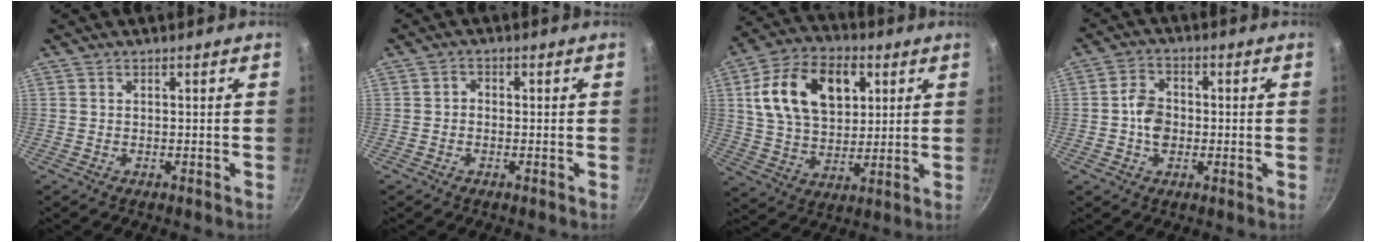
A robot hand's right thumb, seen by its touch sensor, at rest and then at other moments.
{"total": 1.5, "force": [-0.4, 1.2, 0.8], "torque": [-0.012, 0.008, -0.011]}
{"total": 18.5, "force": [5.6, 12.3, 12.6], "torque": [-0.194, 0.000, 0.091]}
{"total": 5.9, "force": [-0.6, 4.5, 3.8], "torque": [-0.051, 0.016, -0.018]}